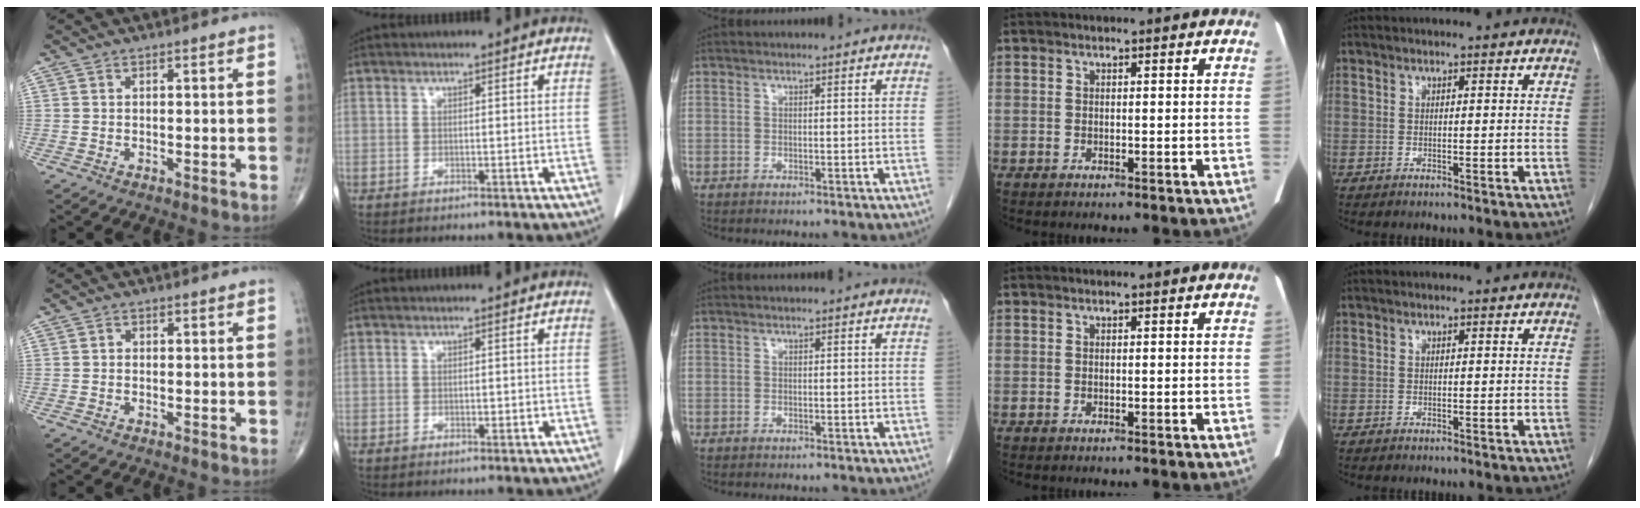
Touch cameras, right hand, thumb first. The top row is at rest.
{"thumb": {"total": 0.7, "force": [-0.1, 0.6, 0.3], "torque": [0.002, 0.002, -0.005]}, "index": {"total": 0.7, "force": [-0.1, 0.4, 0.6], "torque": [-0.008, 0.000, 0.000]}}